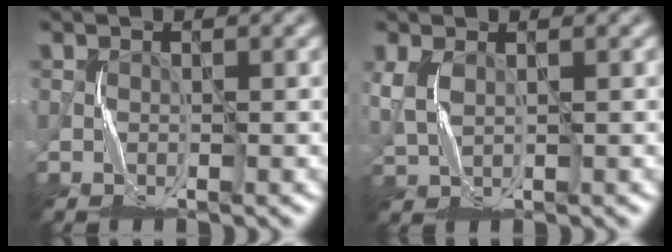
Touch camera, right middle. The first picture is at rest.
{"total": 2.4, "force": [0.8, 1.1, 2.0], "torque": [-0.069, 0.000, 0.021]}